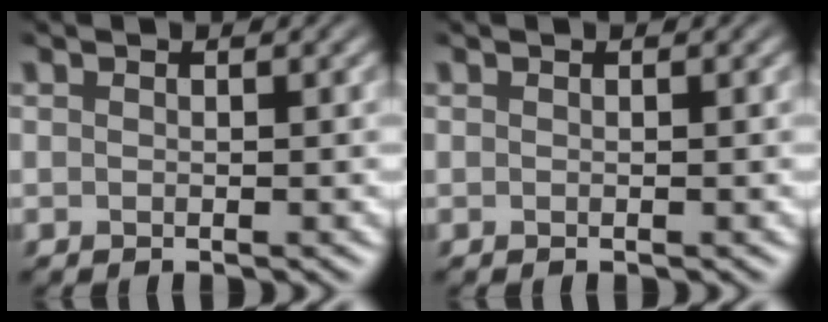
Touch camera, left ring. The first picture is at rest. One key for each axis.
{"total": 0.0}